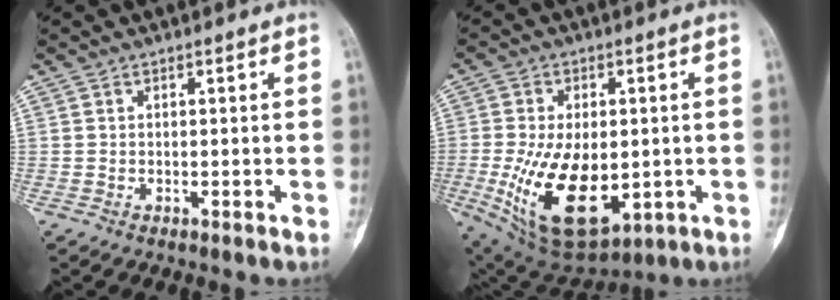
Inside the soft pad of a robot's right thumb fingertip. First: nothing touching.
{"total": 18.9, "force": [-3.1, 10.5, 15.3], "torque": [-0.262, -0.011, -0.024]}